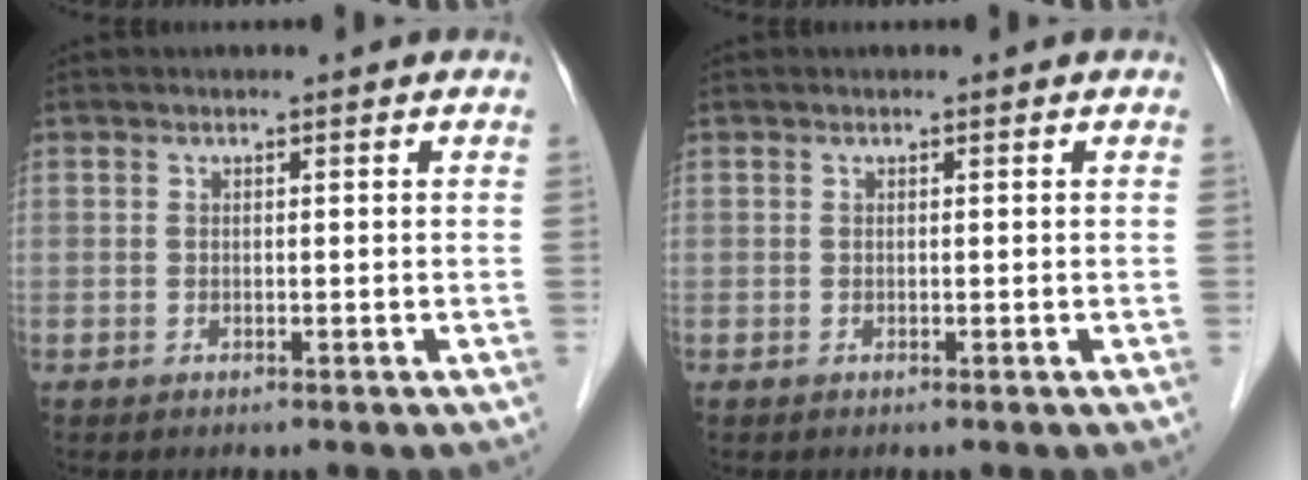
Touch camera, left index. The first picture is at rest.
{"total": 0.0}